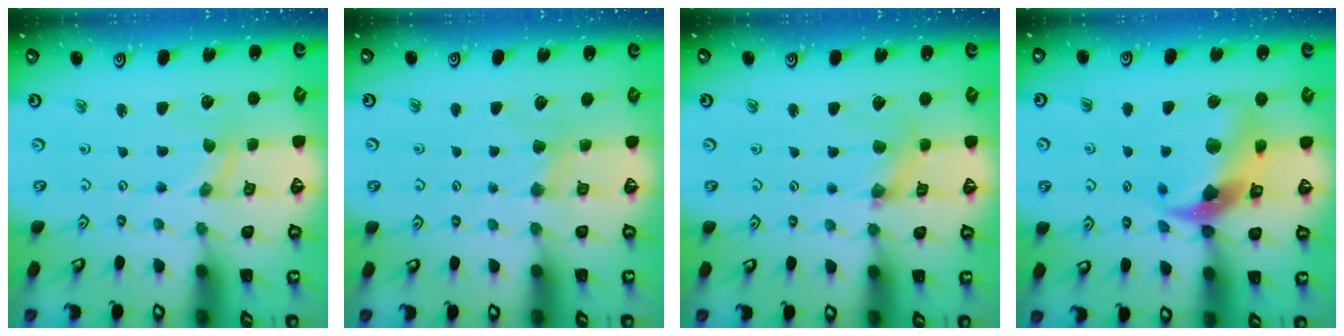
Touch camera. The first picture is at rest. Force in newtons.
{"total": 2.5, "press": 2.5, "slide": 0.4}
{"total": 1.8, "press": 1.8, "slide": 0.3}
{"total": 12.7, "press": 12.6, "slide": 1.9}